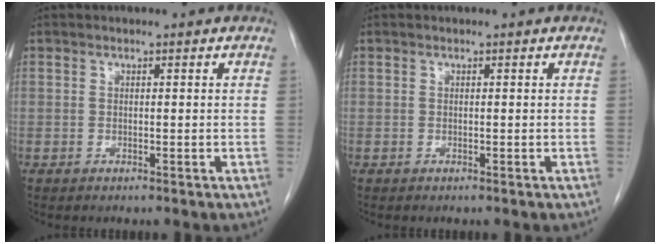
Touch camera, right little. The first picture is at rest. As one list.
[{"total": 0.0}]